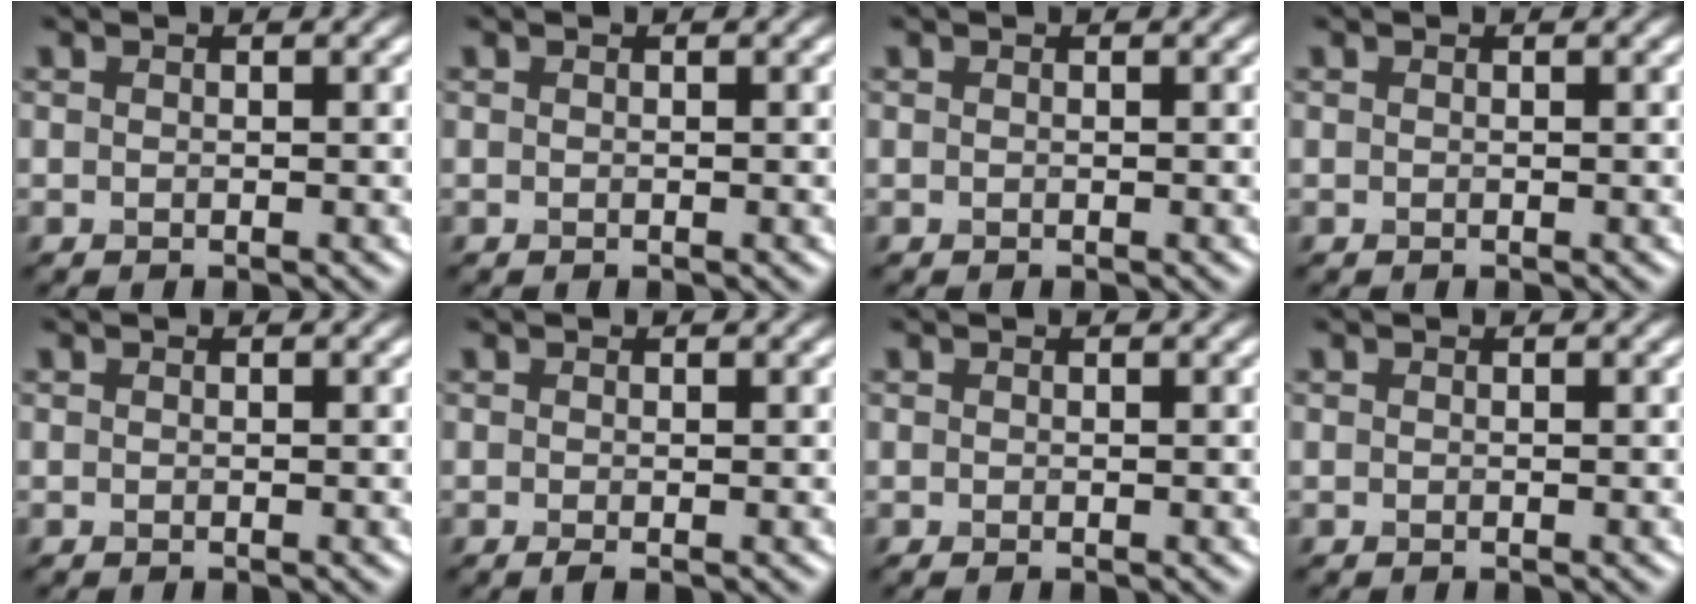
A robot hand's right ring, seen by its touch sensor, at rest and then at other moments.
{"total": 0.0}
{"total": 0.0}
{"total": 0.0}
{"total": 0.0}
{"total": 0.5, "force": [-0.2, 0.1, 0.5], "torque": [-0.011, -0.005, -0.003]}
{"total": 0.0}
{"total": 0.0}